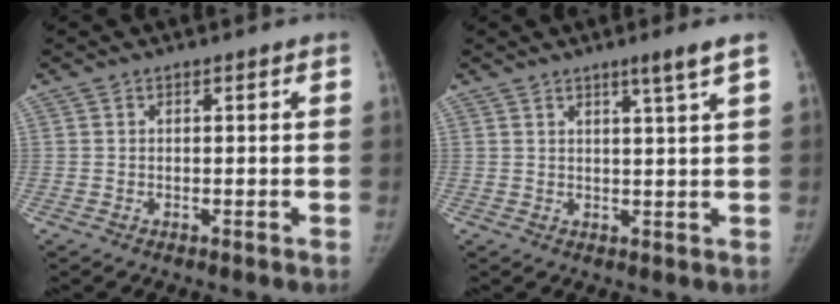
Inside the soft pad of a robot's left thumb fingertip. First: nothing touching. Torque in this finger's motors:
{"motor_torque": [0.37, -0.09, 0.25, 0.32, 0.10]}